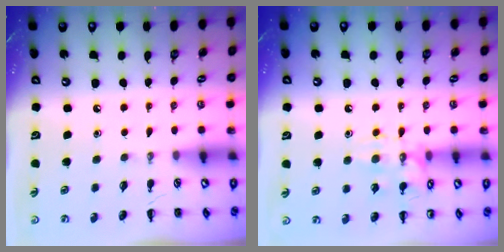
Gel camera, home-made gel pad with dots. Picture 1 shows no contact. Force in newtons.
{"total": 12.3, "press": 12.3, "slide": 0.7}